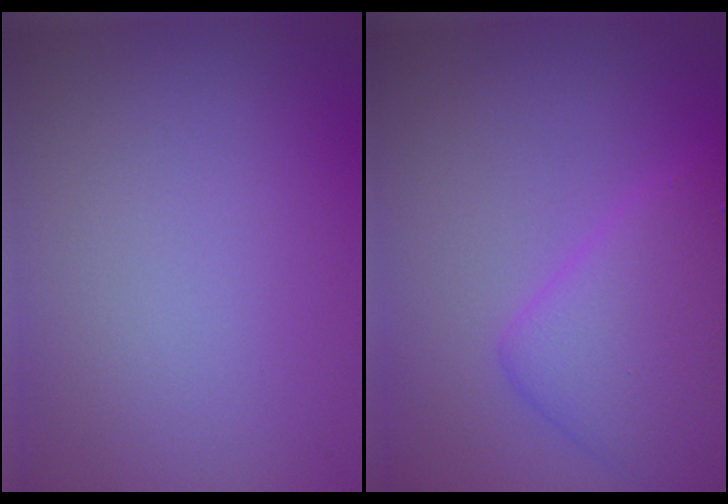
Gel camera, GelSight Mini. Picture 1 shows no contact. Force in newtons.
{"total": 5.2, "press": 5.2, "slide": 0.2}